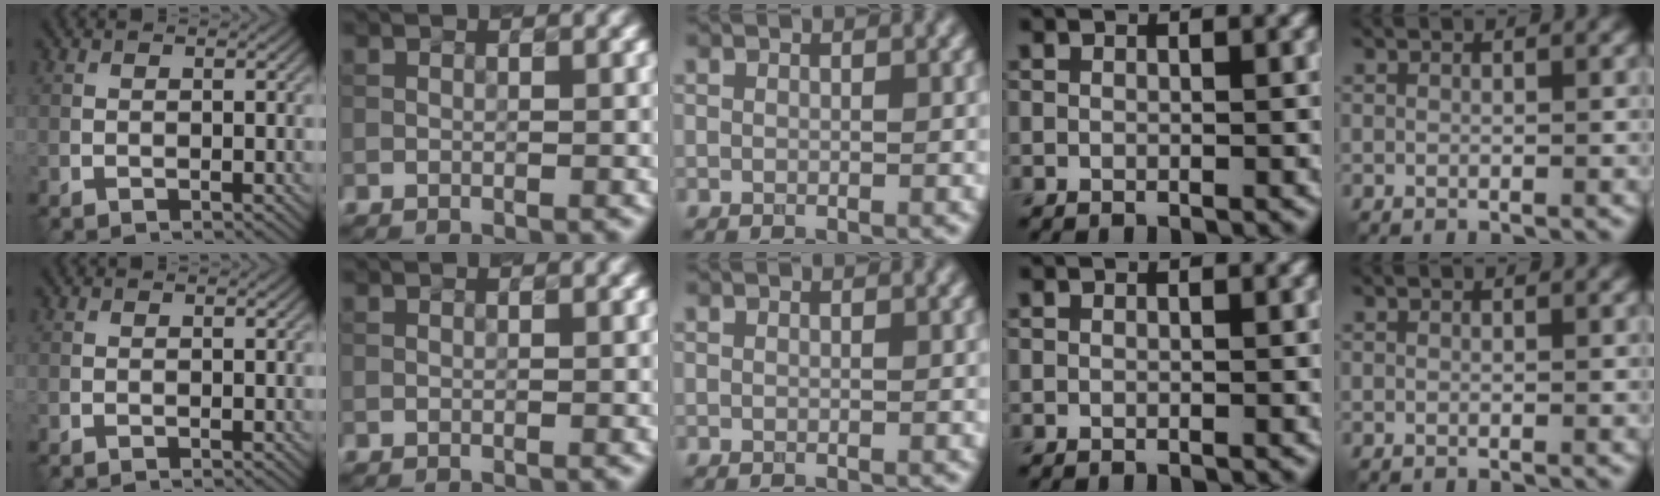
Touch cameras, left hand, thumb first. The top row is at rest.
{}